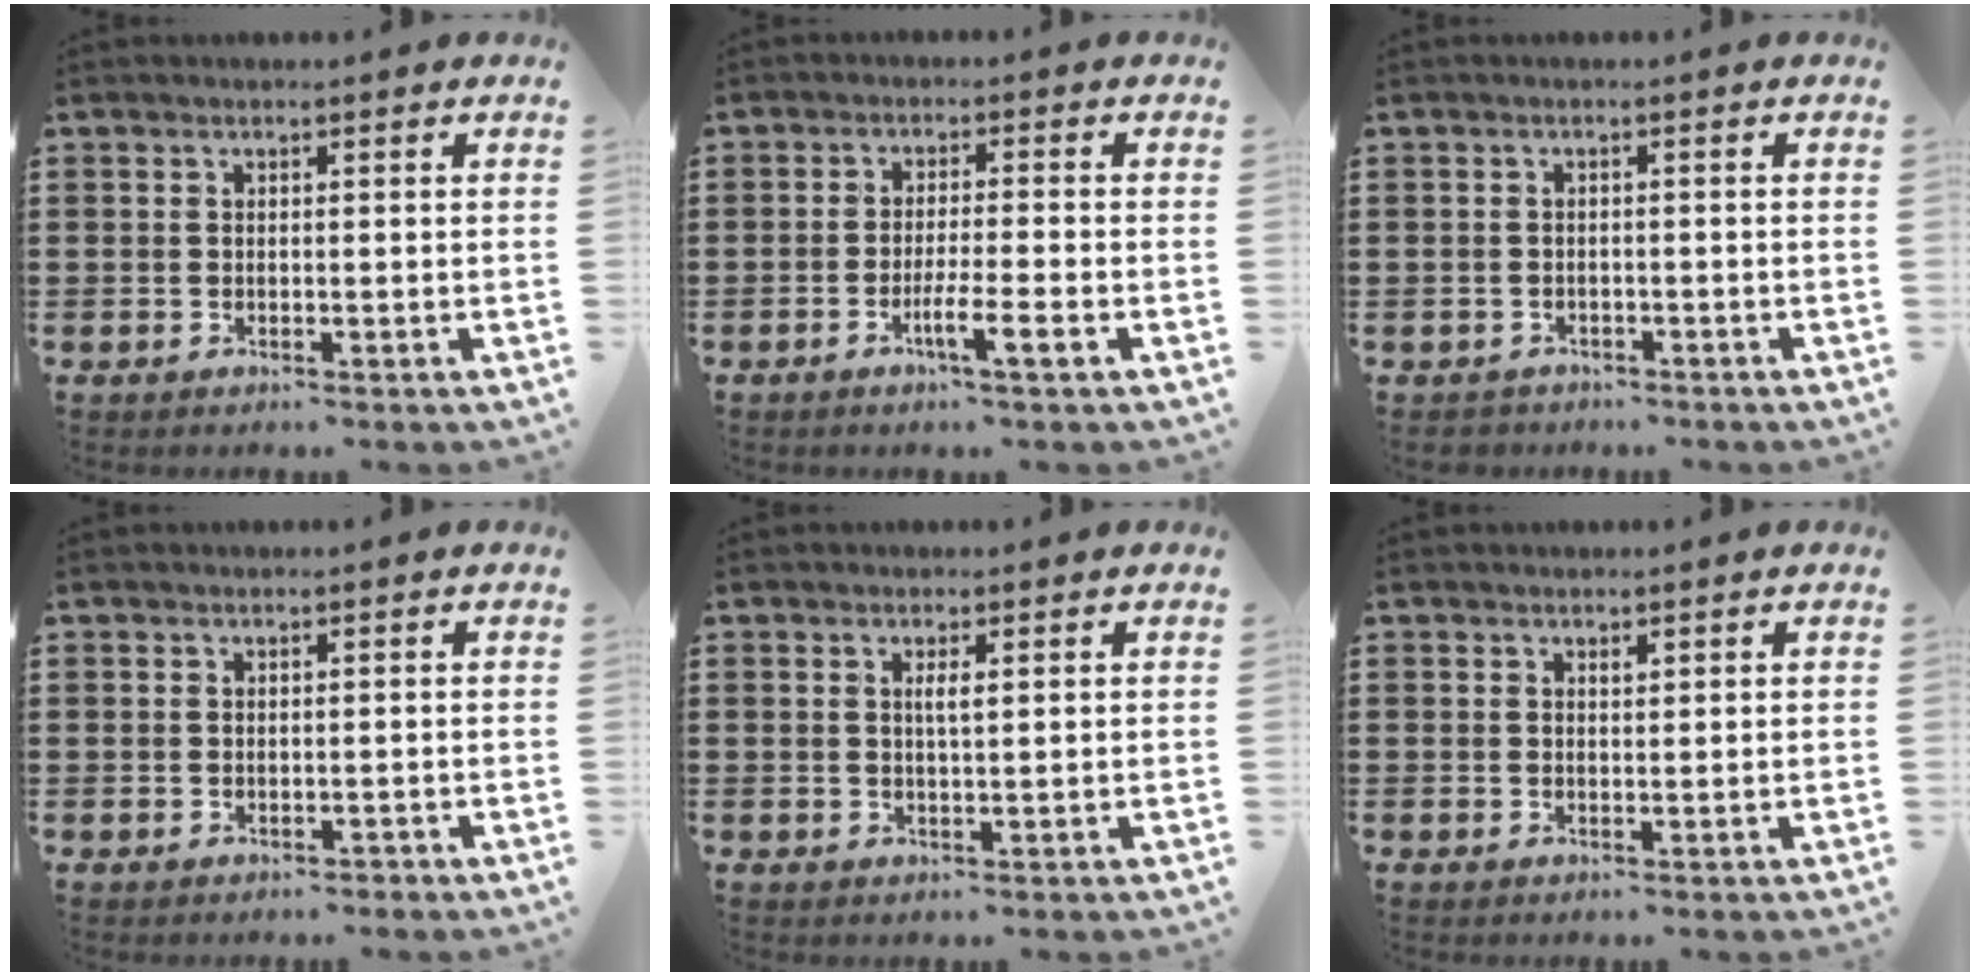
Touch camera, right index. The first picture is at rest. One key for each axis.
{"total": 4.3, "fx": -2.2, "fy": 0.2, "fz": 3.7, "tx": -0.062, "ty": -0.006, "tz": -0.038}
{"total": 1.2, "fx": -1.1, "fy": 0.5, "fz": -0.1, "tx": -0.003, "ty": 0.003, "tz": -0.026}
{"total": 0.7, "fx": -0.1, "fy": 0.6, "fz": 0.1, "tx": -0.003, "ty": 0.003, "tz": -0.003}
{"total": 1.6, "fx": 0.5, "fy": 0.2, "fz": 1.6, "tx": -0.031, "ty": 0.001, "tz": 0.006}
{"total": 0.9, "fx": 0.7, "fy": 0.4, "fz": 0.3, "tx": -0.008, "ty": 0.002, "tz": 0.014}